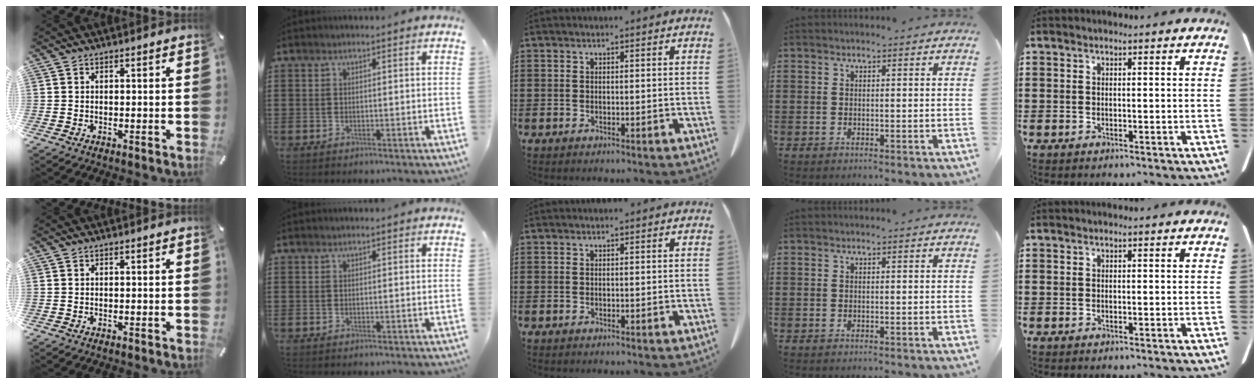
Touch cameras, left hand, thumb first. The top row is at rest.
{}